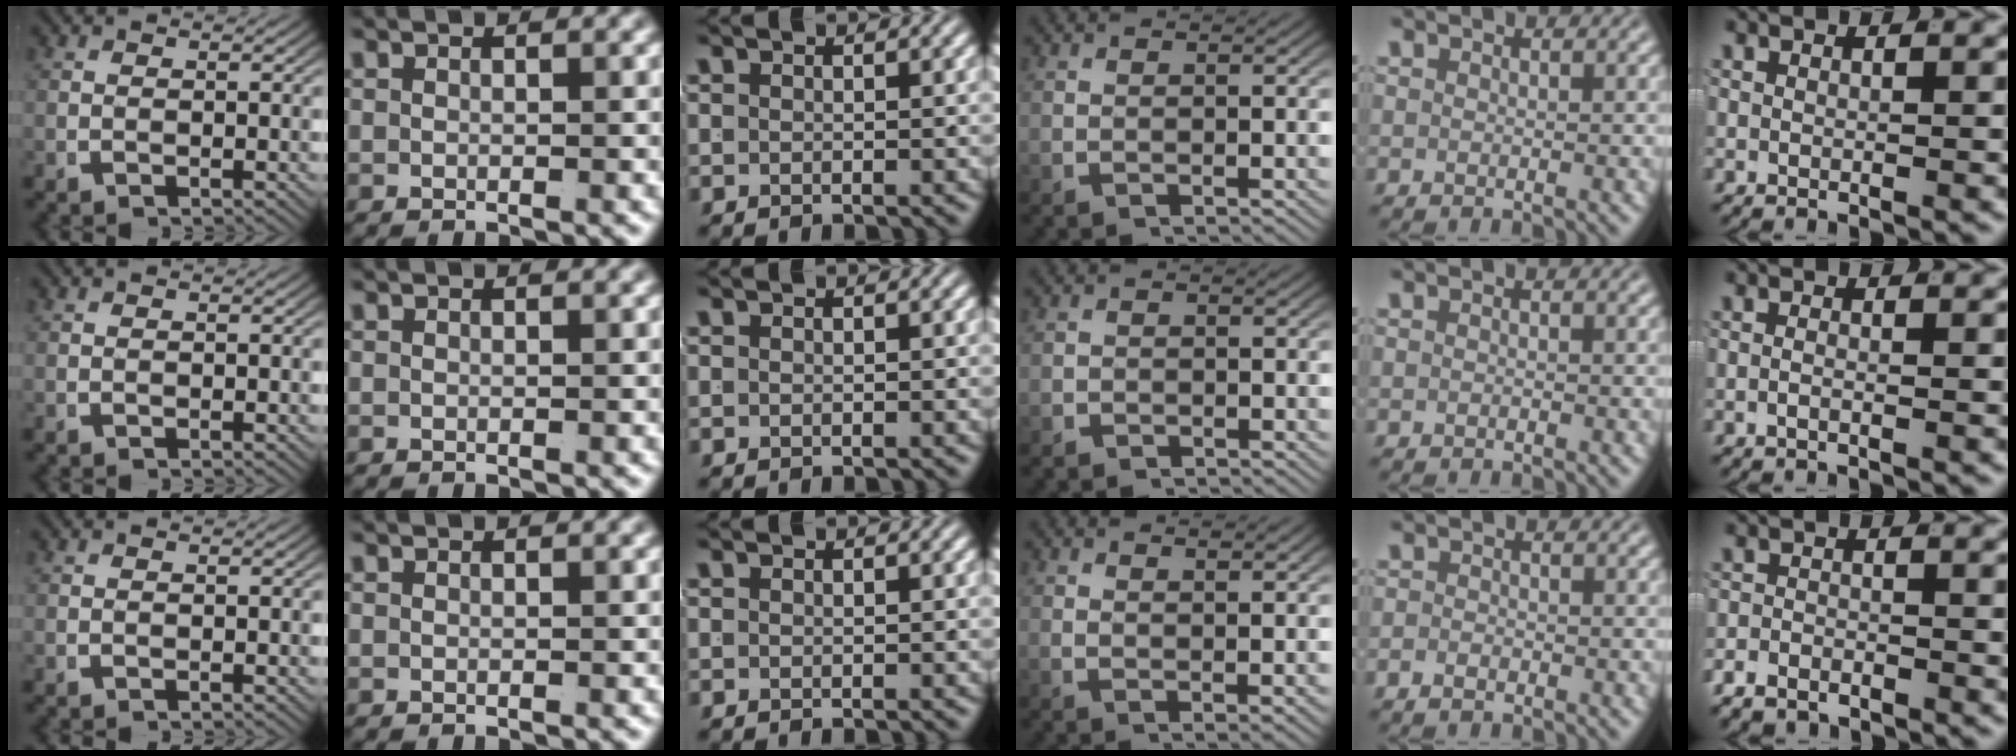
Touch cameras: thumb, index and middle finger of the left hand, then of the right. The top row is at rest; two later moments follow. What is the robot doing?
{"motion": "lift_and_place", "object": "shirt"}